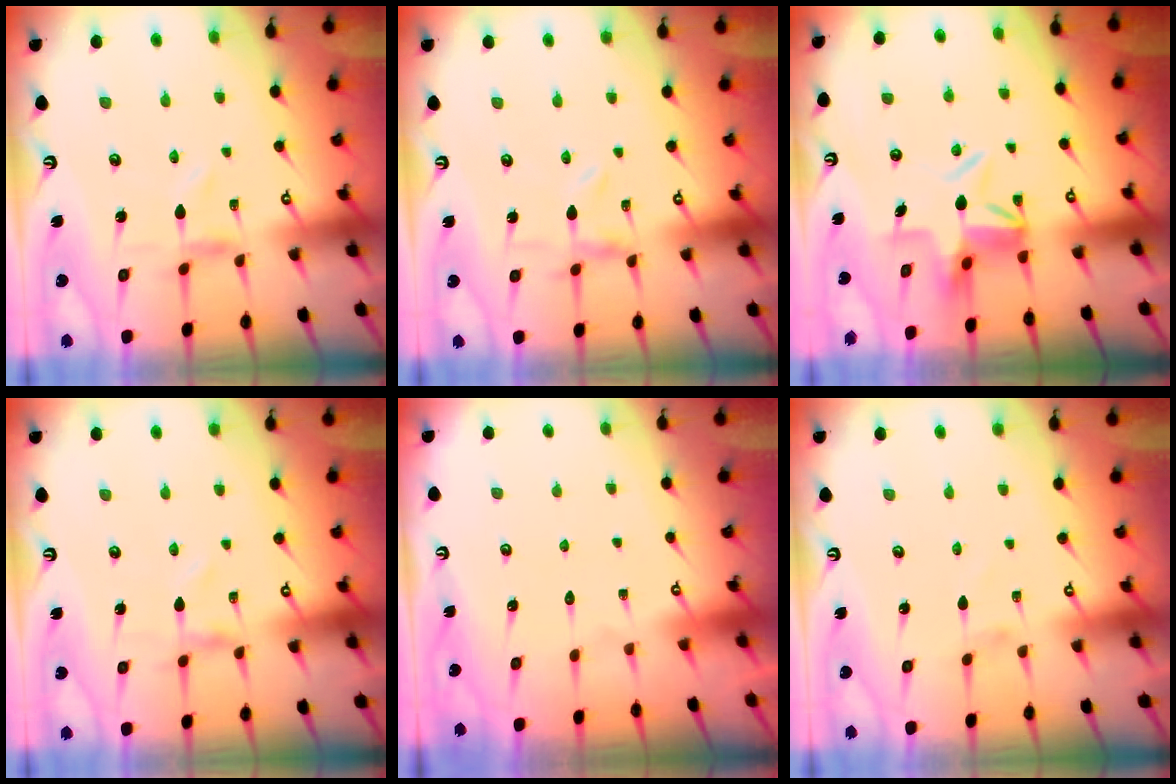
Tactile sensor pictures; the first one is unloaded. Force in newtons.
{"total": 0.0}
{"total": 6.7, "press": 6.7, "slide": 0.5}
{"total": 0.0}
{"total": 1.8, "press": 1.7, "slide": 0.1}
{"total": 1.5, "press": 1.5, "slide": 0.0}